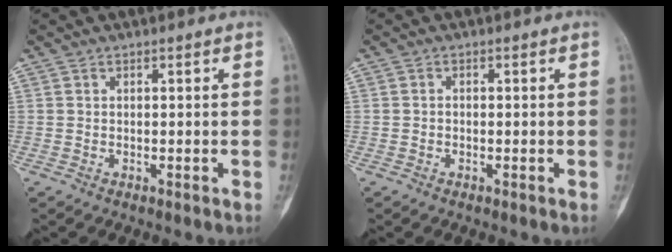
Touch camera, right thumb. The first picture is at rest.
{"total": 0.7, "force": [-0.2, 0.7, 0.2], "torque": [0.005, 0.004, -0.005]}